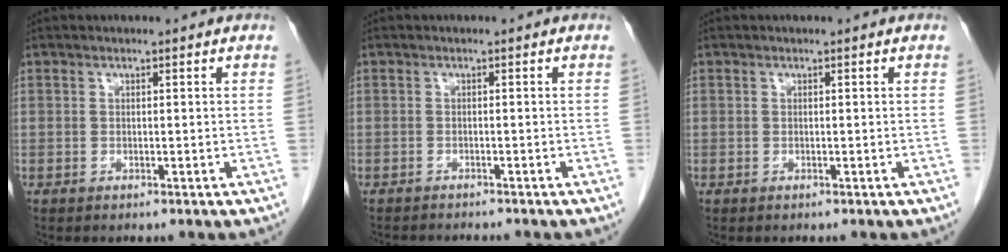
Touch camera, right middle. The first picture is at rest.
{"total": 4.4, "force": [-4.1, 0.3, 1.4], "torque": [-0.016, -0.009, -0.057]}
{"total": 0.0}